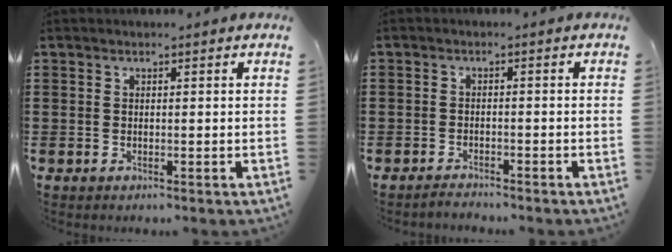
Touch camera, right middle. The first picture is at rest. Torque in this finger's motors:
{"motor_torque": [-1.53, 0.01, -1.05, -0.21]}